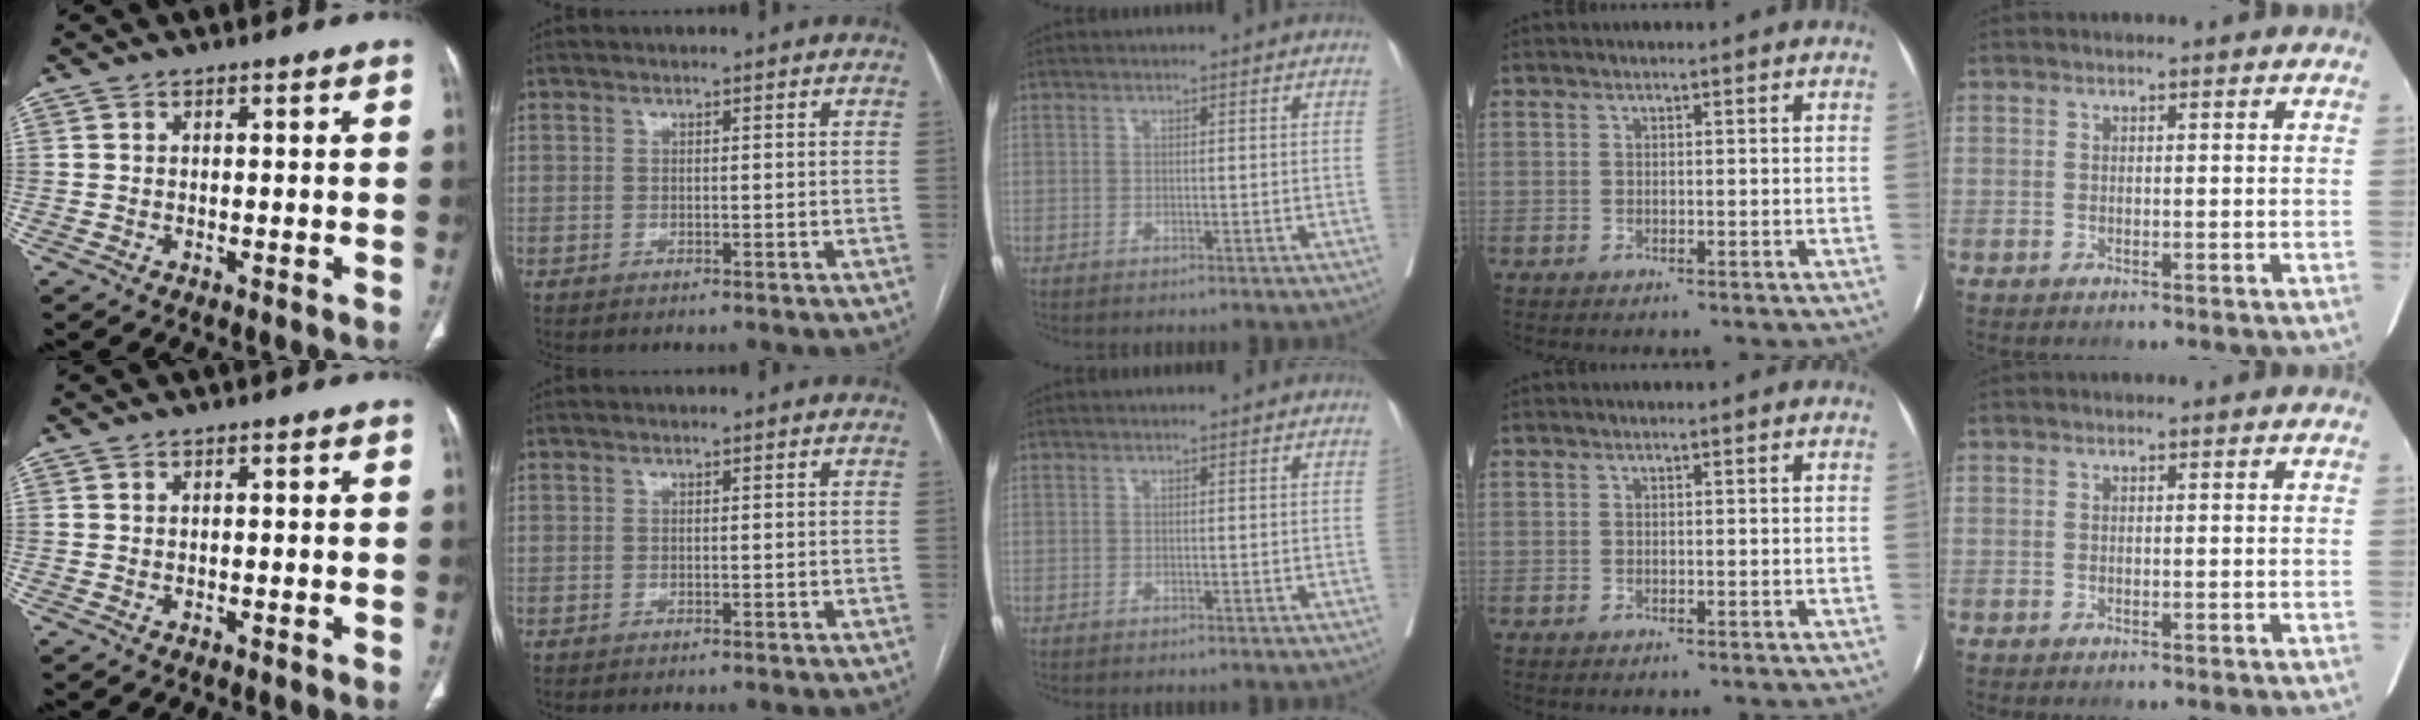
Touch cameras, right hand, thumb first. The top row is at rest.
{}